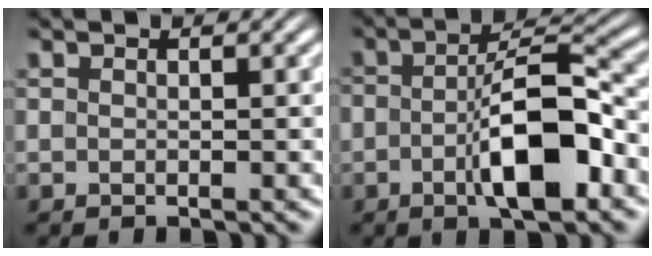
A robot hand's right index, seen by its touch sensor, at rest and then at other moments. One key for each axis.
{"total": 6.8, "fx": -1.9, "fy": 2.3, "fz": 6.2, "tx": -0.100, "ty": -0.006, "tz": -0.031}